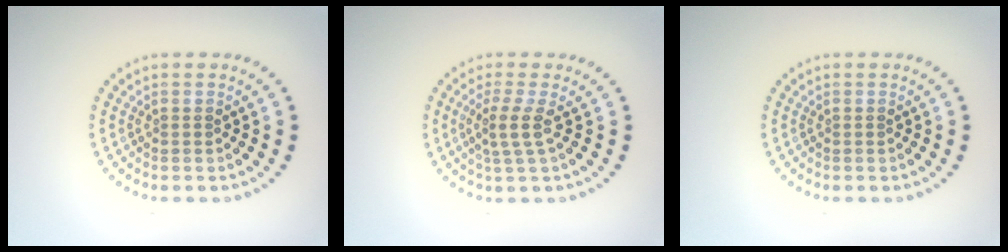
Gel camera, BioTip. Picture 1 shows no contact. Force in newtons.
{"total": 2.2, "press": 1.7, "slide": 1.4}
{"total": 0.0}